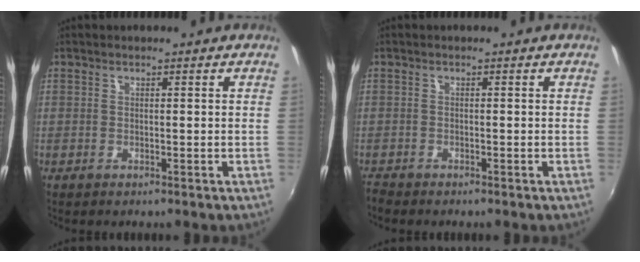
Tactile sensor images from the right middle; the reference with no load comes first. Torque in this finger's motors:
{"motor_torque": [0.32, -0.33, -0.02, 0.00]}